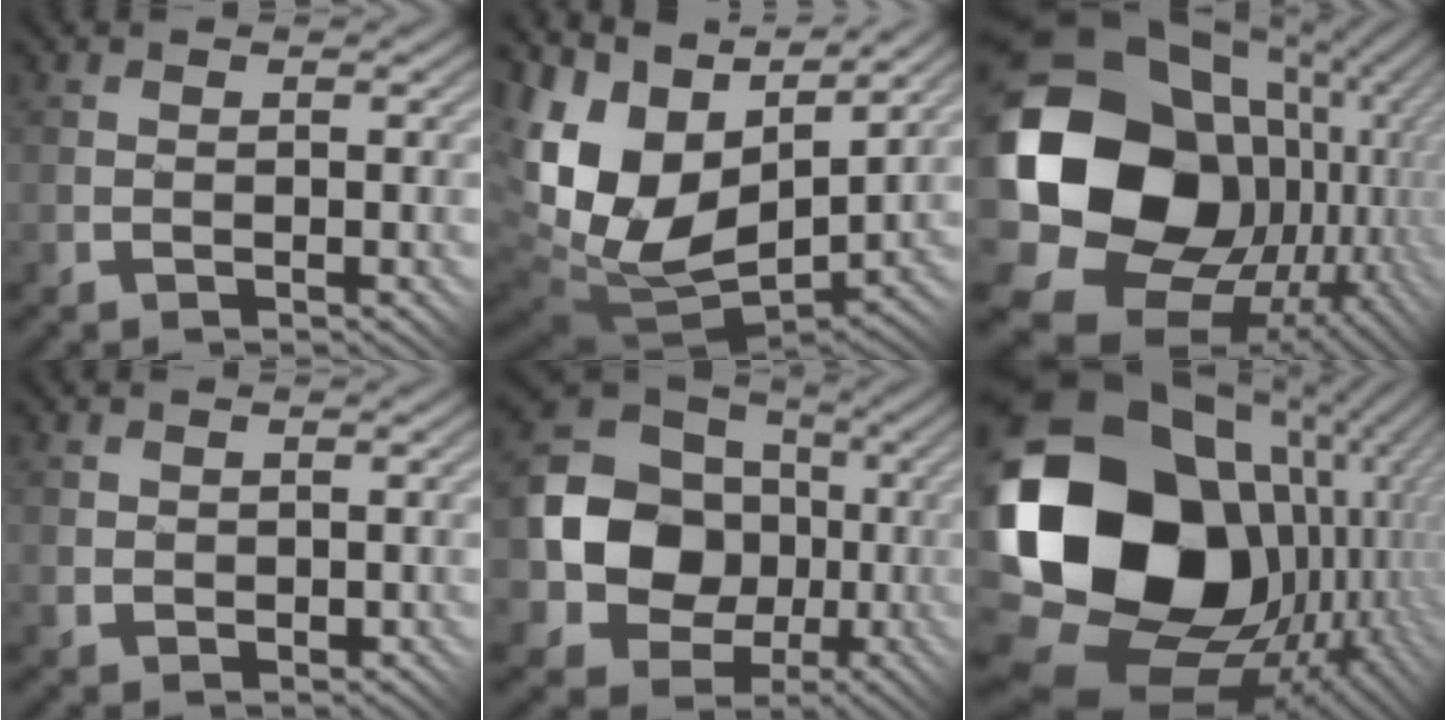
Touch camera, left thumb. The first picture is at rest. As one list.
[{"total": 15.3, "force": [3.5, 9.8, 11.2], "torque": [-0.223, -0.009, 0.103]}, {"total": 21.4, "force": [1.3, 17.4, 12.3], "torque": [-0.316, -0.040, 0.057]}, {"total": 1.6, "force": [0.9, 1.3, 0.3], "torque": [-0.013, -0.006, 0.019]}, {"total": 13.2, "force": [-0.9, 11.5, 6.4], "torque": [-0.144, -0.019, -0.029]}, {"total": 22.0, "force": [0.7, 16.7, 14.3], "torque": [-0.325, -0.049, 0.046]}]